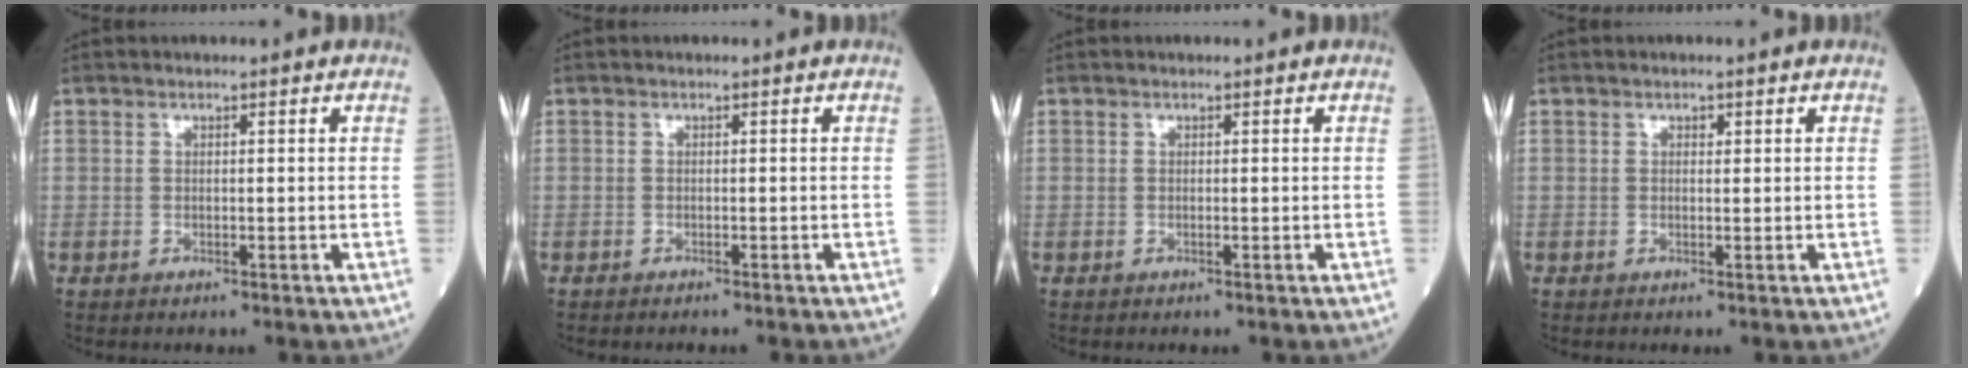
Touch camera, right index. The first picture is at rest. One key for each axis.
{"total": 1.2, "fx": -1.1, "fy": 0.1, "fz": 0.4, "tx": -0.008, "ty": -0.002, "tz": -0.015}
{"total": 0.0}
{"total": 0.7, "fx": 0.3, "fy": 0.4, "fz": 0.4, "tx": -0.005, "ty": 0.000, "tz": 0.003}